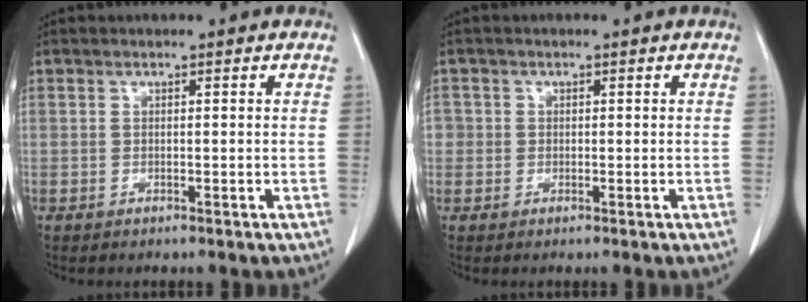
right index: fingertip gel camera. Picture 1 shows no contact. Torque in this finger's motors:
{"motor_torque": [0.09, -0.01, 0.04, 0.02]}